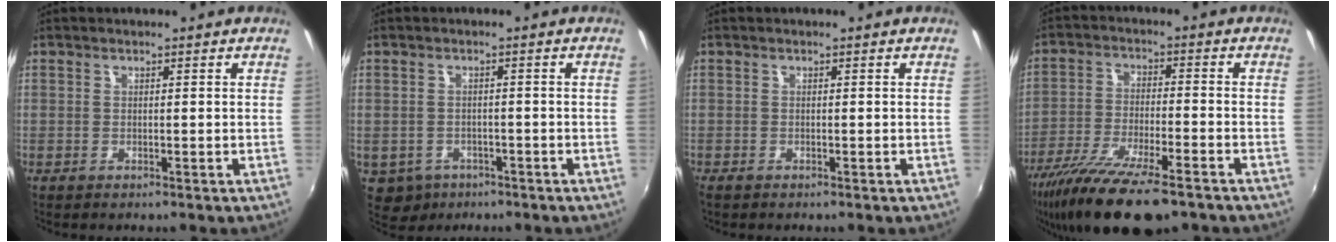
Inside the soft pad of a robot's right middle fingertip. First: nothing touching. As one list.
[{"total": 5.5, "force": [-2.6, 4.4, 1.9], "torque": [-0.047, -0.009, -0.032]}, {"total": 0.5, "force": [-0.5, 0.2, 0.1], "torque": [-0.003, -0.004, -0.011]}, {"total": 17.5, "force": [-12.9, 4.3, 11.0], "torque": [-0.222, -0.047, -0.224]}]